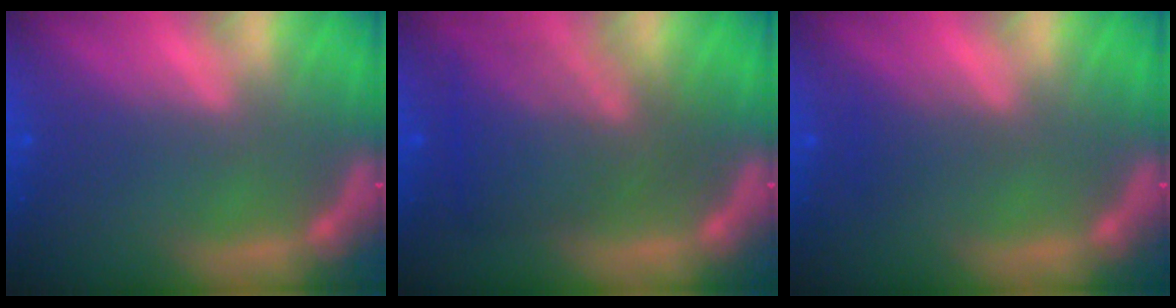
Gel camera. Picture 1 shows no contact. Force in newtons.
{"total": 6.5}
{"total": 1.5}